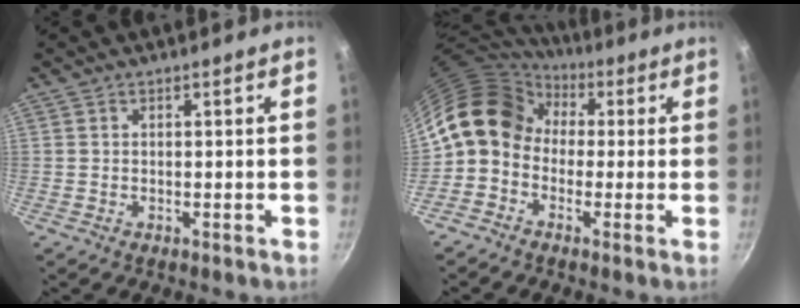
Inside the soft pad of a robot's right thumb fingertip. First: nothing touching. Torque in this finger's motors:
{"motor_torque": [-0.19, 1.64, 0.87, -0.96, 0.13]}